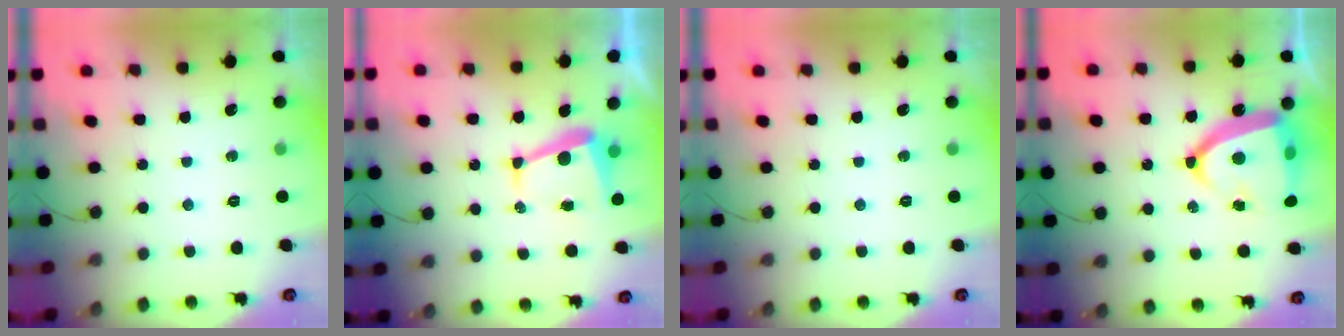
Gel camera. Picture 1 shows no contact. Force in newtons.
{"total": 6.2, "press": 6.2, "slide": 0.3}
{"total": 0.0}
{"total": 18.2, "press": 18.2, "slide": 0.7}